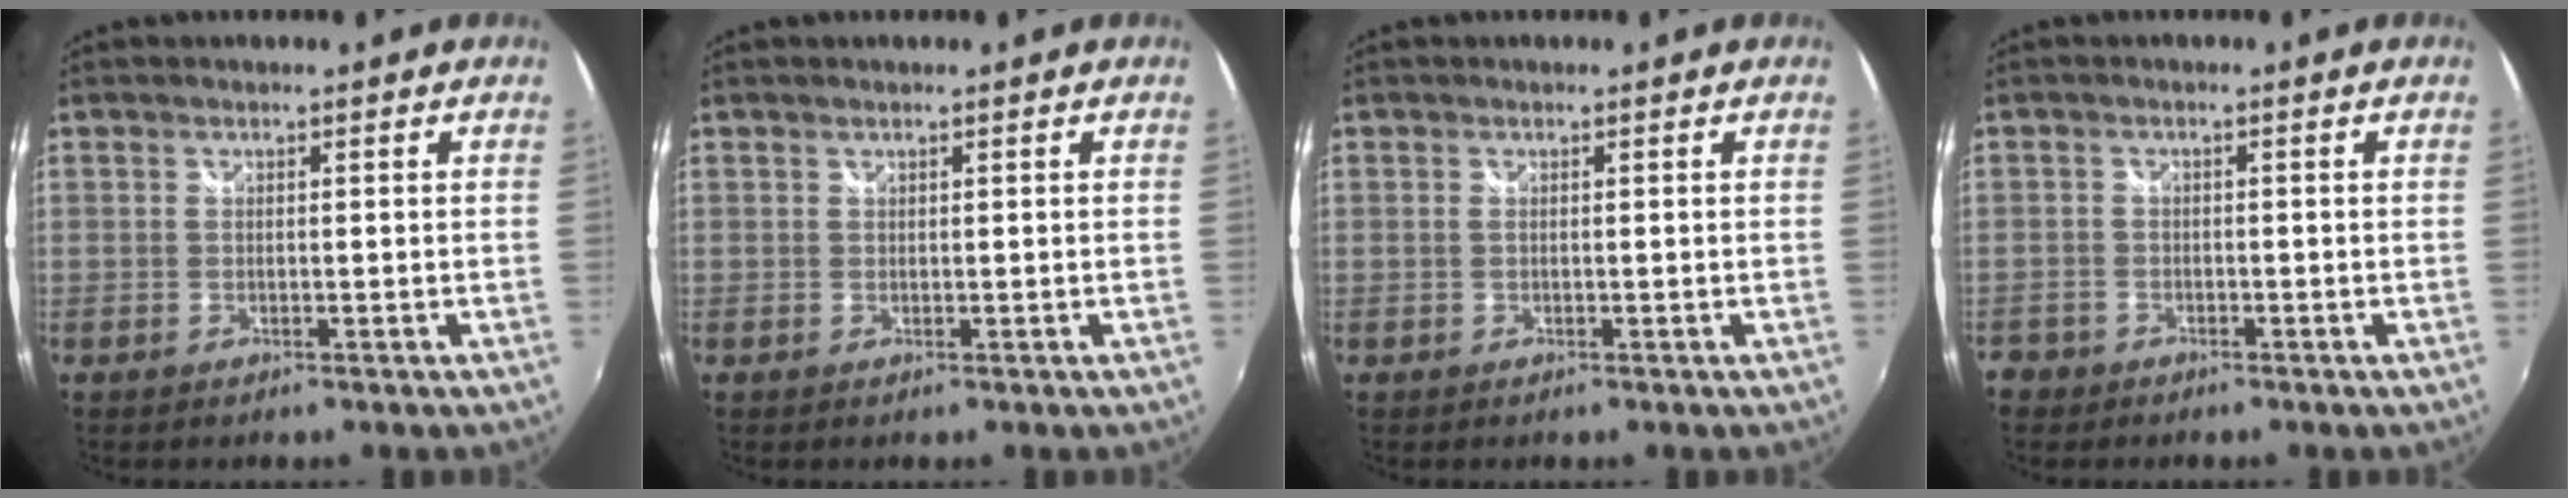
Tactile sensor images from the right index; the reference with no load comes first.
{"total": 0.0}
{"total": 0.0}
{"total": 3.4, "force": [-2.3, 2.4, 0.6], "torque": [-0.024, 0.001, -0.045]}